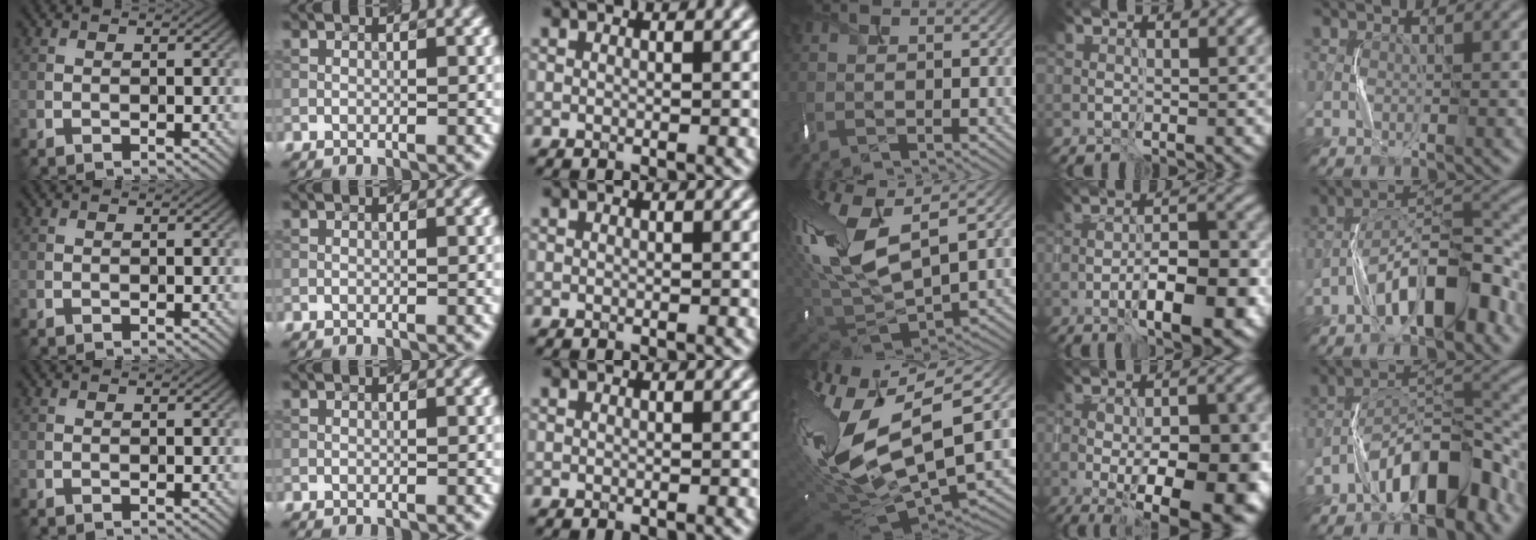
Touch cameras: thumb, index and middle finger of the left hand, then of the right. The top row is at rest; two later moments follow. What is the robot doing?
{"motion": "shake", "object": "box of matches"}